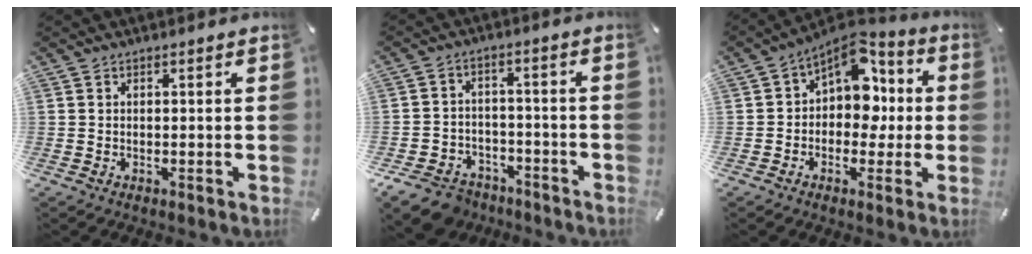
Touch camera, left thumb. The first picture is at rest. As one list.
[{"total": 9.2, "force": [-6.8, 5.5, 2.8], "torque": [-0.059, 0.040, -0.126]}, {"total": 10.3, "force": [3.2, 7.8, 5.9], "torque": [-0.085, -0.025, 0.060]}]